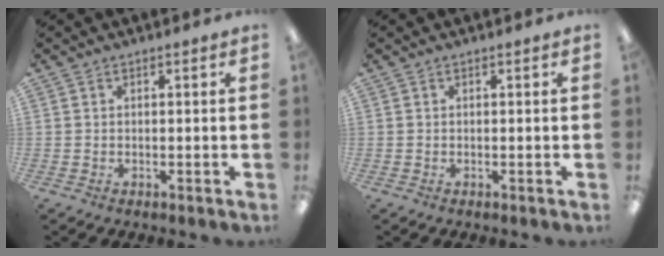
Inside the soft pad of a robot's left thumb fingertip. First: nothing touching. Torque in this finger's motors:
{"motor_torque": [-0.03, 0.03, -0.11, 0.11, 0.00]}